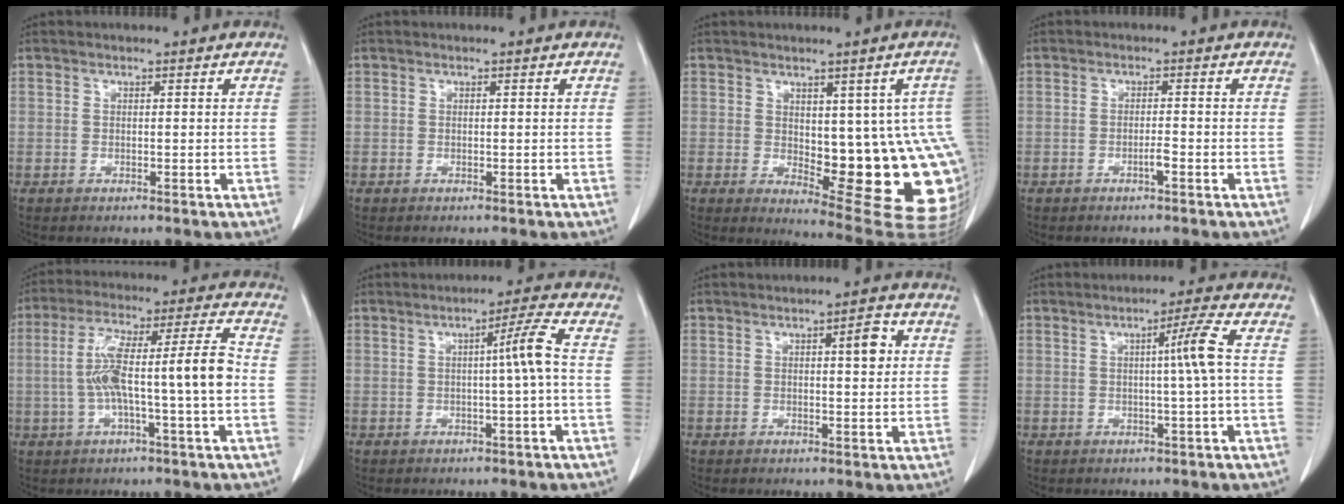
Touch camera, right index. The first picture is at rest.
{"total": 0.0}
{"total": 15.9, "force": [-1.2, 5.6, 14.8], "torque": [-0.124, 0.006, 0.006]}
{"total": 1.4, "force": [-0.8, -0.1, 1.1], "torque": [-0.023, 0.001, -0.014]}
{"total": 12.4, "force": [-1.4, 0.4, 12.3], "torque": [-0.227, 0.030, -0.026]}
{"total": 4.4, "force": [-0.2, -1.2, 4.2], "torque": [-0.064, 0.006, -0.002]}
{"total": 3.6, "force": [1.0, 0.8, 3.4], "torque": [-0.048, 0.005, 0.013]}
{"total": 4.4, "force": [0.2, -1.4, 4.2], "torque": [-0.068, 0.003, 0.004]}